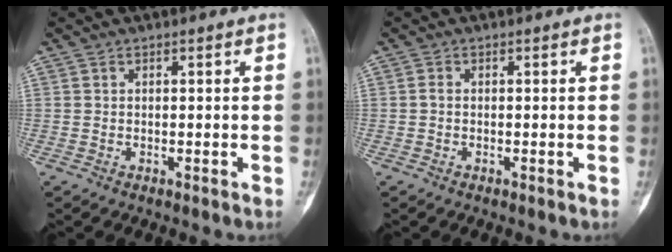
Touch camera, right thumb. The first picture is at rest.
{"total": 0.6, "force": [-0.2, 0.4, 0.5], "torque": [-0.009, 0.001, -0.007]}